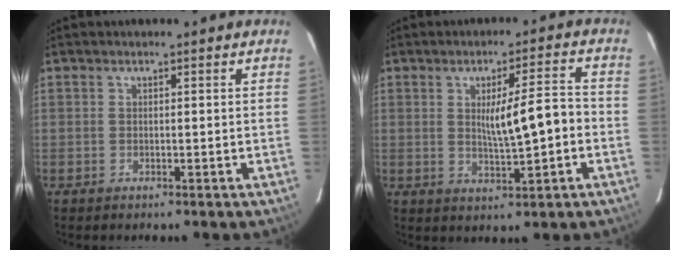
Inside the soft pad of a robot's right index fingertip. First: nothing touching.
{"total": 7.7, "force": [-0.5, 0.9, 7.6], "torque": [-0.120, 0.009, -0.001]}